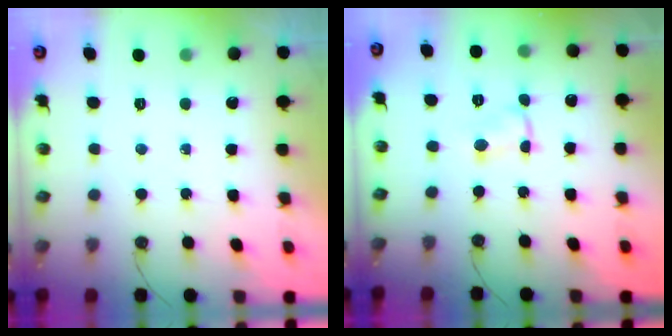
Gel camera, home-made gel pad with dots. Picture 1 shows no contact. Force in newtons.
{"total": 1.5, "press": 1.5, "slide": 0.2}